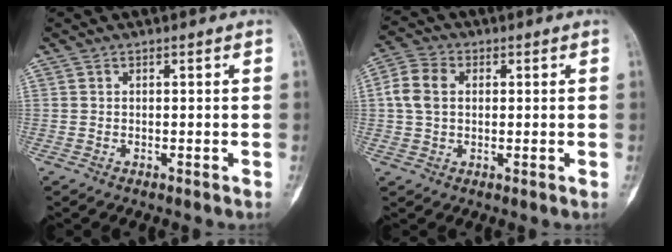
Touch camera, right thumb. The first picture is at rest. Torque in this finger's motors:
{"motor_torque": [-0.14, 0.17, 0.70, 0.04, 0.11]}